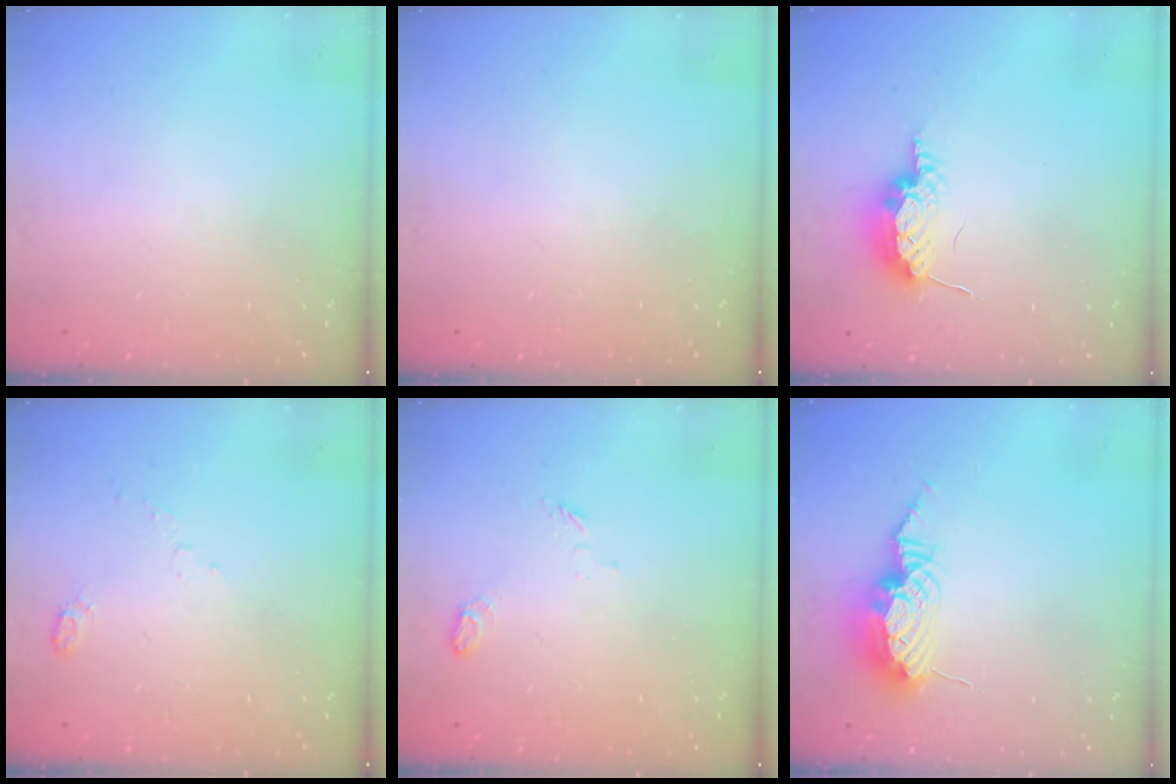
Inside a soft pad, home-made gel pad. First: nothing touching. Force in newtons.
{"total": 0.0}
{"total": 7.8, "press": 7.6, "slide": 1.6}
{"total": 4.4, "press": 4.3, "slide": 1.0}
{"total": 4.2, "press": 4.1, "slide": 0.9}
{"total": 9.8, "press": 9.8, "slide": 0.9}